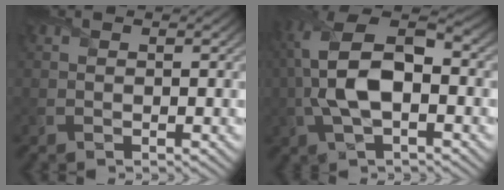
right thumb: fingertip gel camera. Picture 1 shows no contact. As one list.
[{"total": 11.3, "force": [-0.7, 5.8, 9.7], "torque": [-0.228, 0.012, -0.013]}]